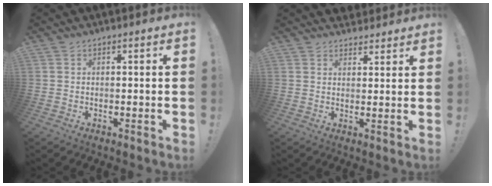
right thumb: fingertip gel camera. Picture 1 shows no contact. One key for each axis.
{"total": 3.1, "fx": 2.5, "fy": 1.8, "fz": 0.2, "tx": 0.006, "ty": -0.017, "tz": 0.046}